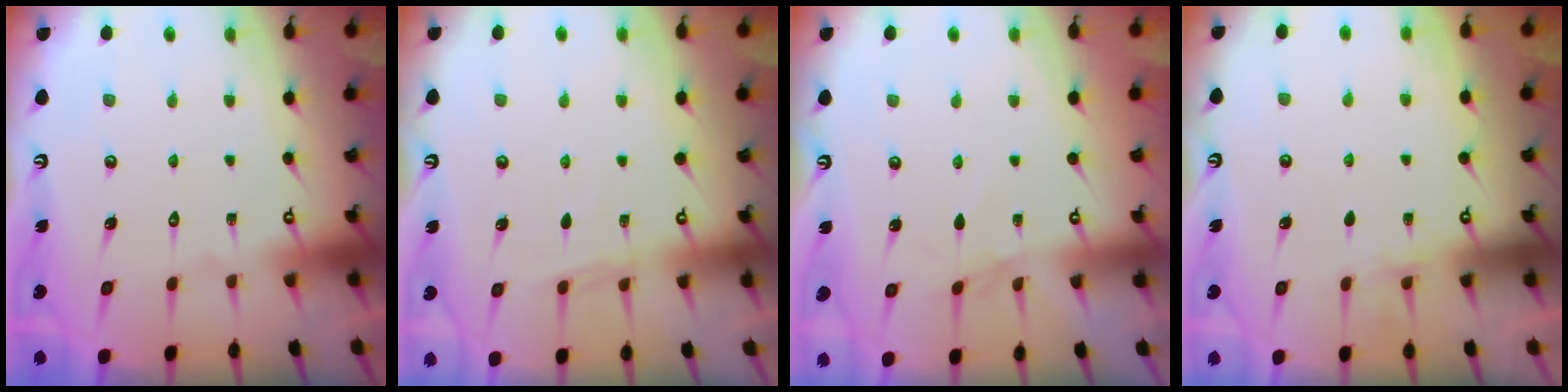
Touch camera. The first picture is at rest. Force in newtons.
{"total": 4.2, "press": 4.2, "slide": 0.4}
{"total": 2.6, "press": 2.5, "slide": 0.4}
{"total": 3.1, "press": 2.8, "slide": 1.2}